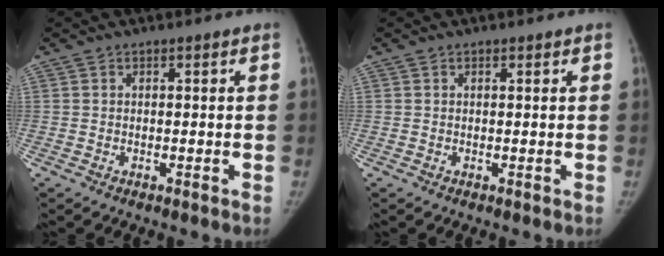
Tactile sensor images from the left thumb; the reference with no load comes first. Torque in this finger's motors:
{"motor_torque": [-0.26, 0.00, -0.34, 0.30, -0.02]}